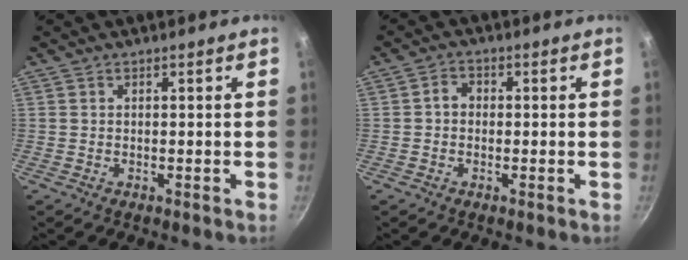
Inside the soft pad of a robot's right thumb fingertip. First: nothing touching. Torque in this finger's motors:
{"motor_torque": [-0.07, -0.06, -0.11, 0.12, -0.04]}